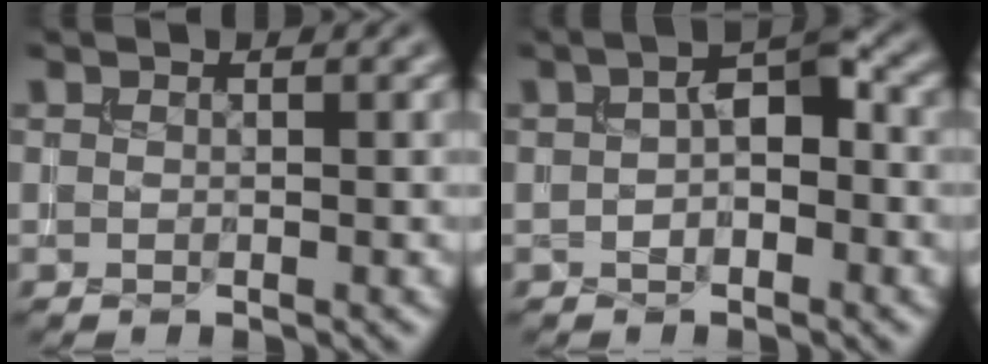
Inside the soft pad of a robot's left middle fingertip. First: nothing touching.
{"total": 3.7, "force": [0.1, 2.0, 3.1], "torque": [-0.048, 0.006, -0.003]}